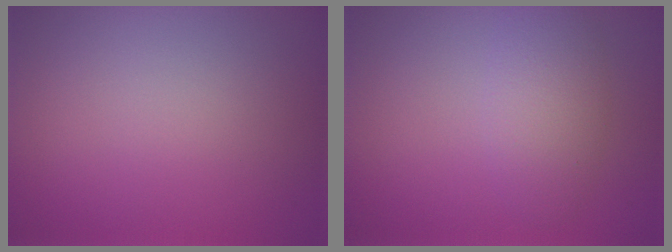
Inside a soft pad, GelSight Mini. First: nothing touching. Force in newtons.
{"total": 3.4, "press": 3.4, "slide": 0.3}